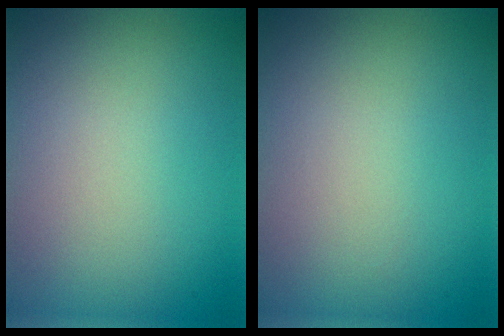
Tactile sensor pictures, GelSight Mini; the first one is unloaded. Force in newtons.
{"total": 0.0}